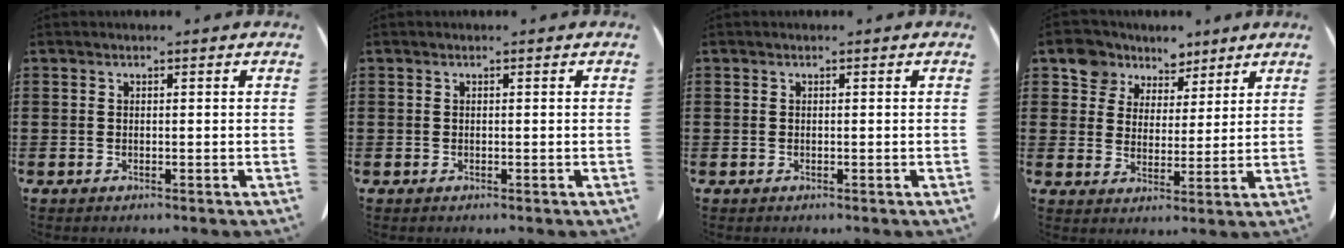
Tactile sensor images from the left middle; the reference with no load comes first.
{"total": 0.0}
{"total": 0.0}
{"total": 6.6, "force": [5.1, 4.2, 0.2], "torque": [-0.045, -0.016, 0.097]}